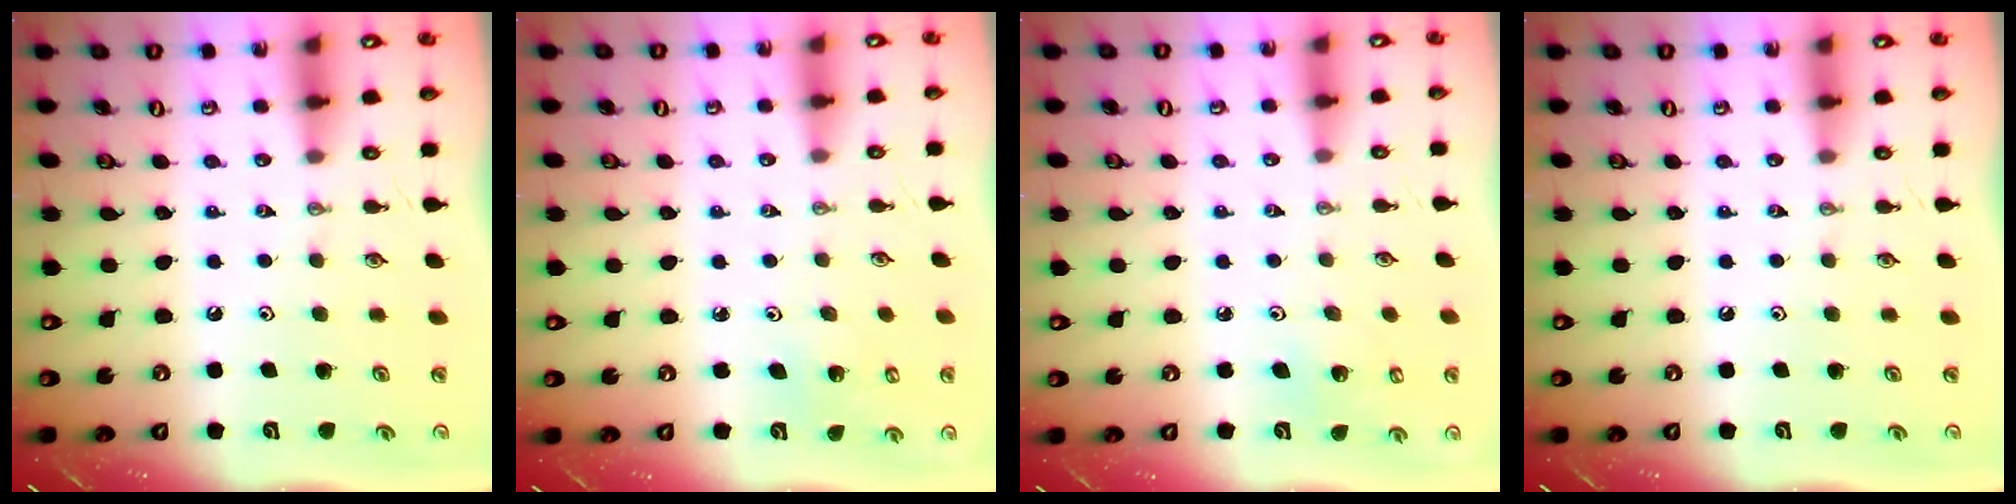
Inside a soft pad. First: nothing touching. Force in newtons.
{"total": 3.3, "press": 3.3, "slide": 0.3}
{"total": 4.1, "press": 4.1, "slide": 0.2}
{"total": 0.0}